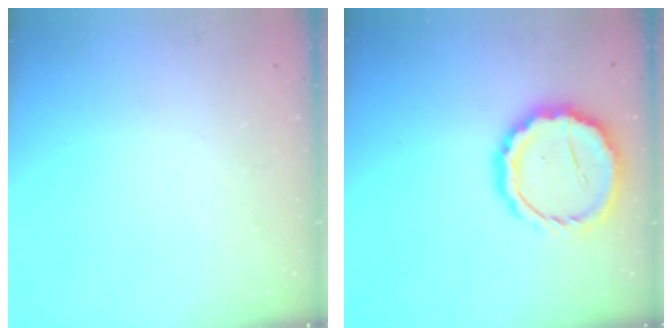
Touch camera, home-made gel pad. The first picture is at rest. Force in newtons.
{"total": 14.2, "press": 14.1, "slide": 2.2}